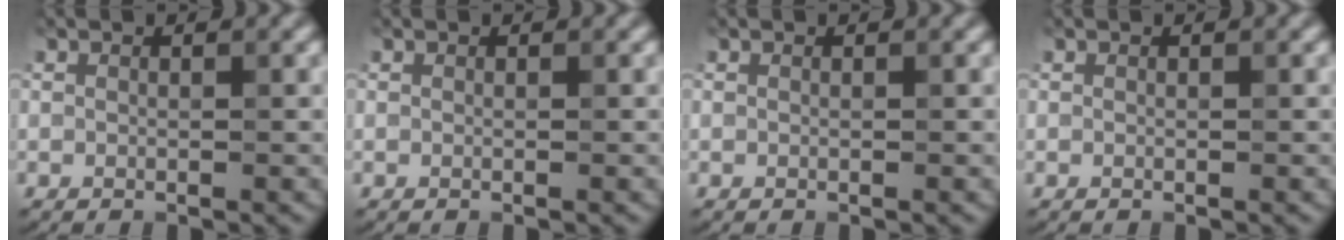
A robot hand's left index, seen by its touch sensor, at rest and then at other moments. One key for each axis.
{"total": 0.0}
{"total": 0.0}
{"total": 0.0}